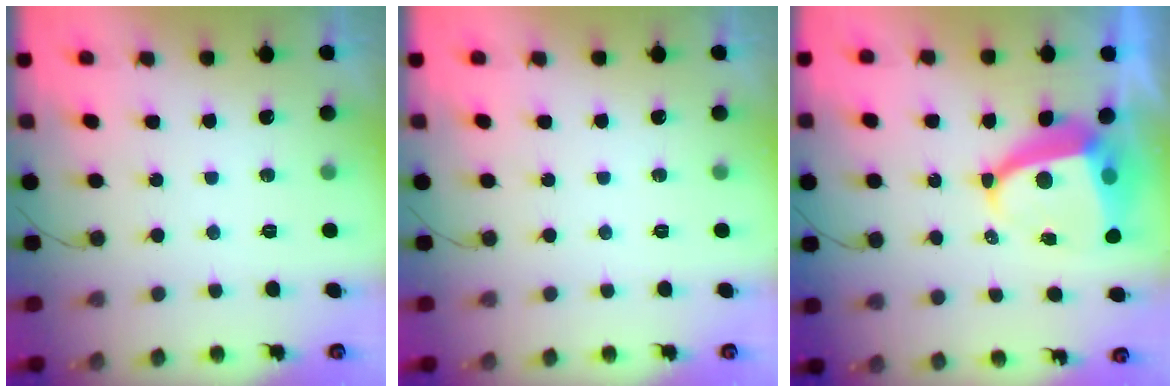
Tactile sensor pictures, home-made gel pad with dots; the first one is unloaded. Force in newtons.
{"total": 0.0}
{"total": 8.4, "press": 8.3, "slide": 1.0}